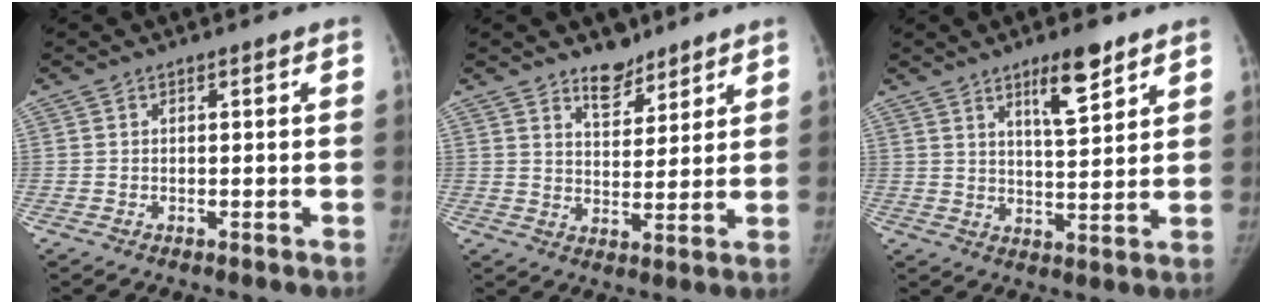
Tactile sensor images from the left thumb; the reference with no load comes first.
{"total": 6.4, "force": [5.0, 3.2, 2.3], "torque": [-0.011, -0.038, 0.085]}
{"total": 8.4, "force": [5.5, 2.1, 6.0], "torque": [-0.084, -0.037, 0.091]}